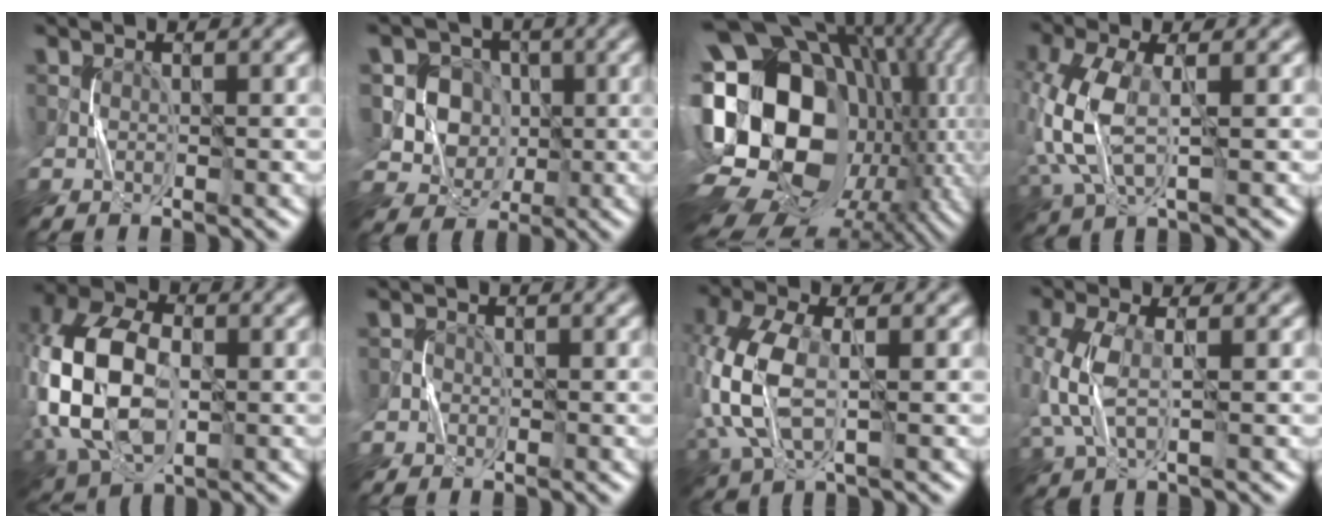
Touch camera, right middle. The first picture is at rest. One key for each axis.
{"total": 8.7, "fx": -0.4, "fy": 7.8, "fz": 3.9, "tx": -0.096, "ty": 0.035, "tz": -0.032}
{"total": 20.5, "fx": -3.2, "fy": 13.8, "fz": 14.9, "tx": -0.271, "ty": 0.022, "tz": -0.055}
{"total": 5.7, "fx": -0.8, "fy": 2.3, "fz": 5.1, "tx": -0.144, "ty": 0.000, "tz": -0.013}
{"total": 12.3, "fx": -1.5, "fy": 7.7, "fz": 9.4, "tx": -0.223, "ty": 0.001, "tz": -0.036}
{"total": 1.4, "fx": -1.0, "fy": 0.9, "fz": -0.2, "tx": 0.011, "ty": 0.008, "tz": -0.026}
{"total": 6.7, "fx": -0.9, "fy": 3.3, "fz": 5.8, "tx": -0.157, "ty": 0.001, "tz": -0.017}
{"total": 2.9, "fx": -0.7, "fy": 0.6, "fz": 2.7, "tx": -0.081, "ty": -0.002, "tz": -0.010}